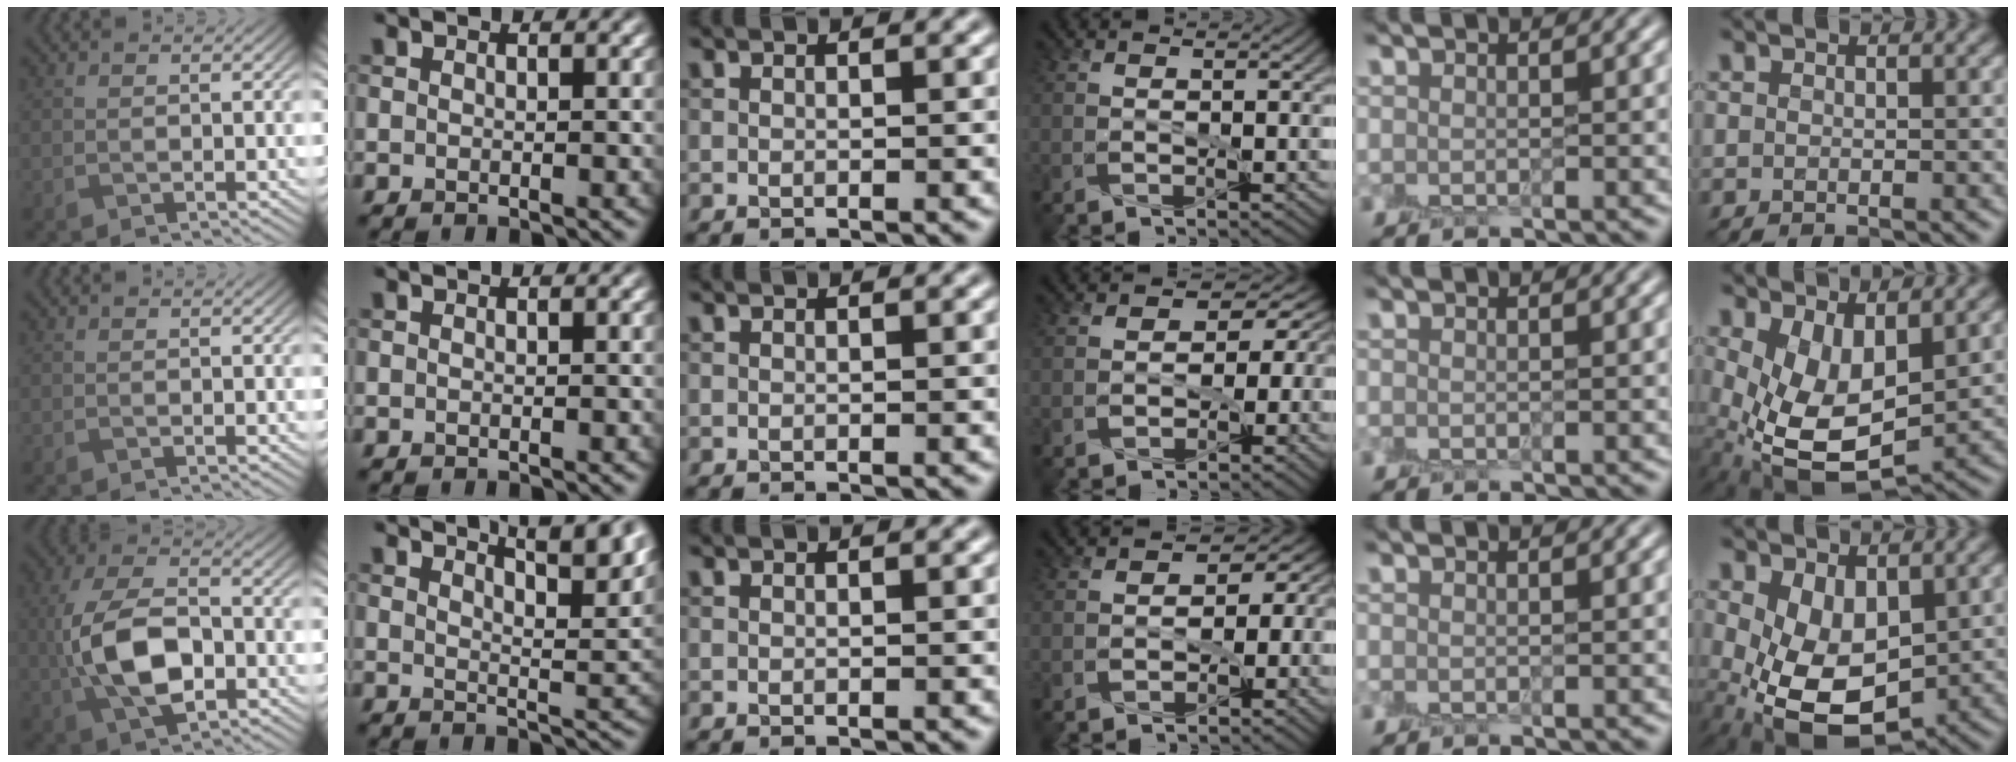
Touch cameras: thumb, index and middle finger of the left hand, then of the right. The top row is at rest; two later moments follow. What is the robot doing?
{"motion": "peel", "object": "lint roller sheet"}